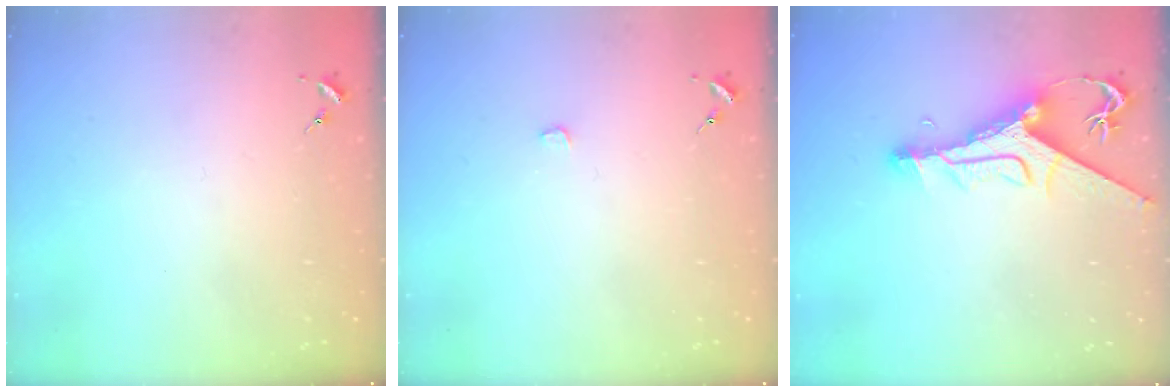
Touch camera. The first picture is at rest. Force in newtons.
{"total": 0.8, "press": 0.8, "slide": 0.1}
{"total": 12.0, "press": 11.9, "slide": 1.3}